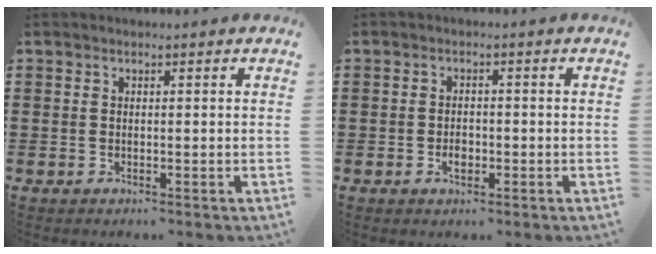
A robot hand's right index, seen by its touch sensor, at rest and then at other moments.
{"total": 2.0, "force": [-0.7, 1.0, 1.6], "torque": [-0.032, -0.002, -0.011]}